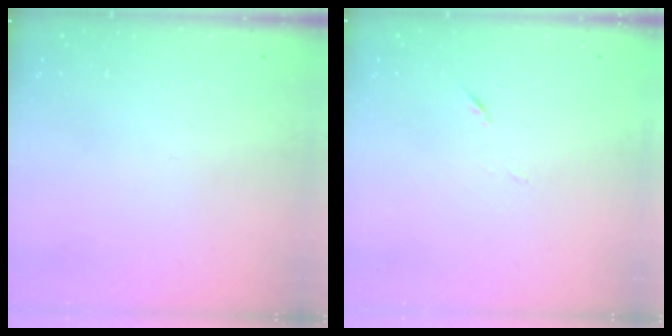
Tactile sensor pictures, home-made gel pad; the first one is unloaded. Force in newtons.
{"total": 4.0, "press": 3.9, "slide": 0.8}